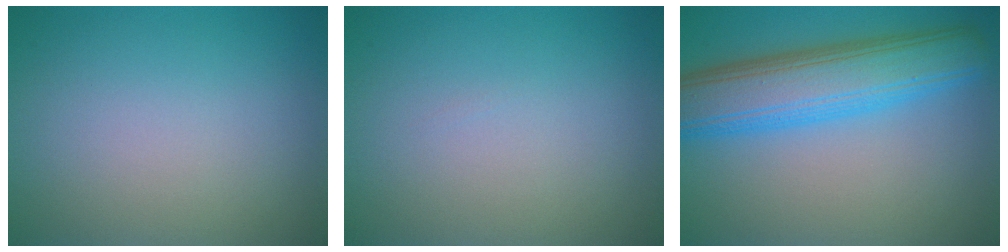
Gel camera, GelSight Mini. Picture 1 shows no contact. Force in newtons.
{"total": 0.0}
{"total": 8.4, "press": 8.4, "slide": 0.2}